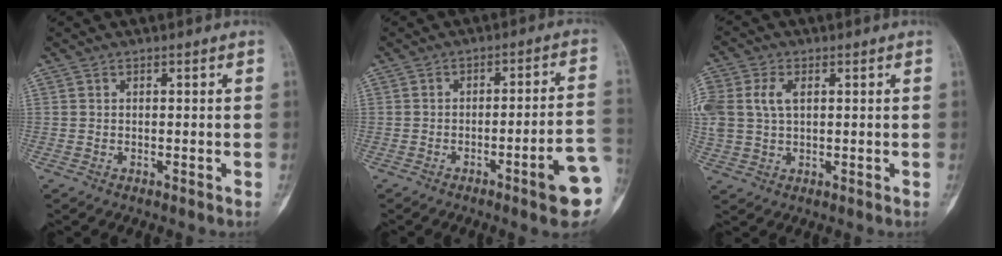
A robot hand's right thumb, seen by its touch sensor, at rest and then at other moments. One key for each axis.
{"total": 10.7, "fx": -4.4, "fy": 1.2, "fz": 9.7, "tx": -0.112, "ty": 0.026, "tz": -0.057}
{"total": 10.8, "fx": 2.5, "fy": 7.2, "fz": 7.5, "tx": -0.201, "ty": 0.010, "tz": 0.052}